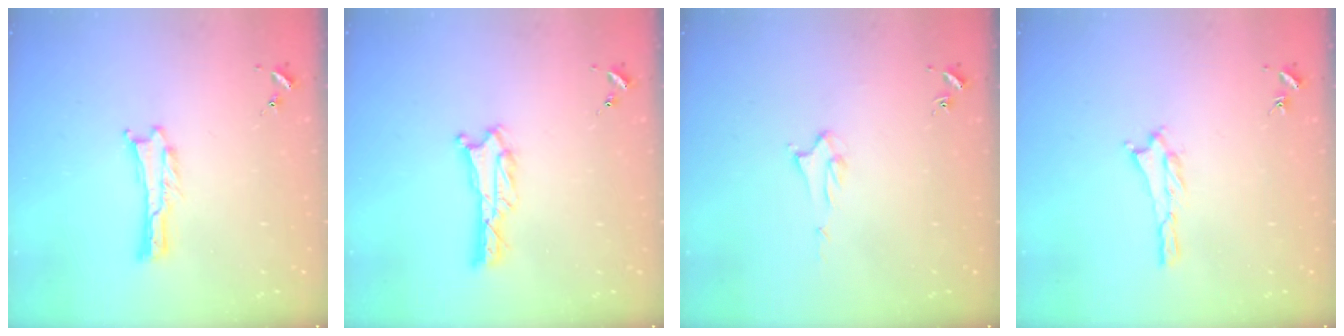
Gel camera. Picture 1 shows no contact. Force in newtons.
{"total": 0.7, "press": 0.7, "slide": 0.1}
{"total": 1.9, "press": 1.9, "slide": 0.1}
{"total": 1.4, "press": 1.4, "slide": 0.3}